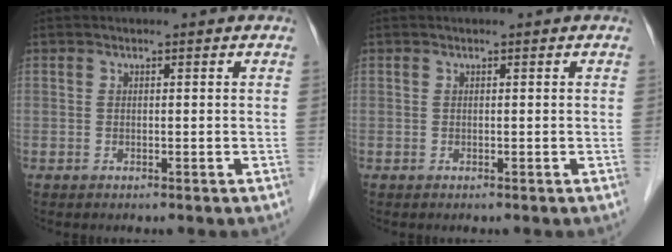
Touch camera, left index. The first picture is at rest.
{"total": 0.0}